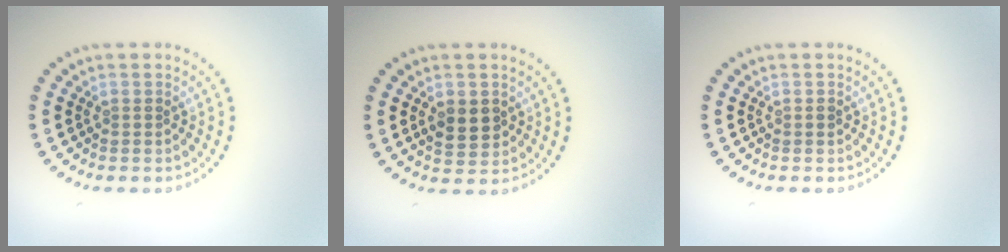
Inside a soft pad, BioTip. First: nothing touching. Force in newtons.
{"total": 2.6, "press": 2.6, "slide": 0.2}
{"total": 0.6, "press": 0.6, "slide": 0.1}